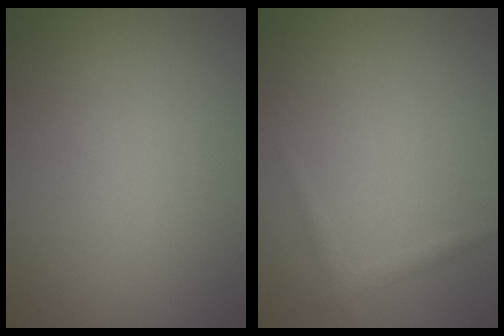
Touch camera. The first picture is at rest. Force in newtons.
{"total": 0.9, "press": 0.9, "slide": 0.1}